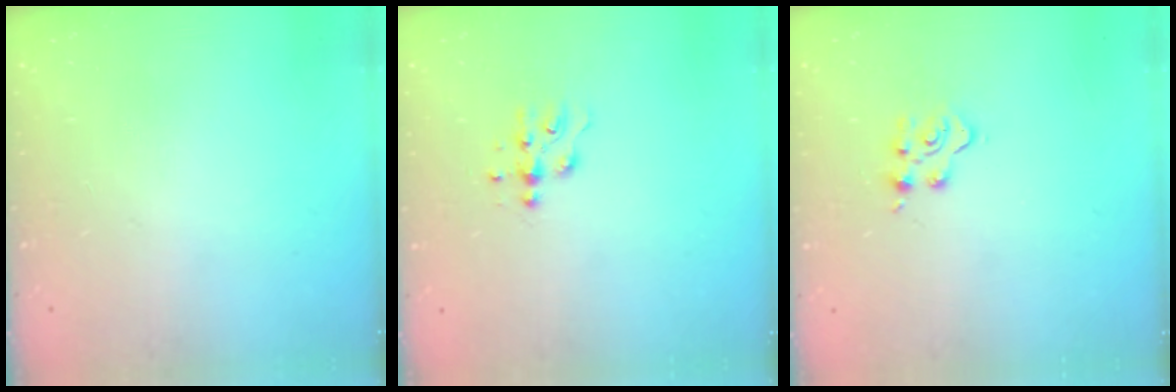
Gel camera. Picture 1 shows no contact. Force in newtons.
{"total": 6.4, "press": 6.3, "slide": 0.6}
{"total": 4.6, "press": 4.6, "slide": 0.5}